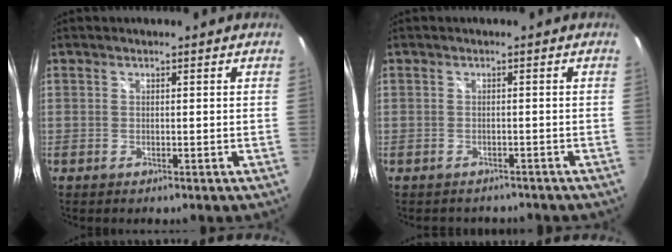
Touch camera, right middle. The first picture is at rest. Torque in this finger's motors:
{"motor_torque": [0.03, -0.11, -0.03, -0.01]}